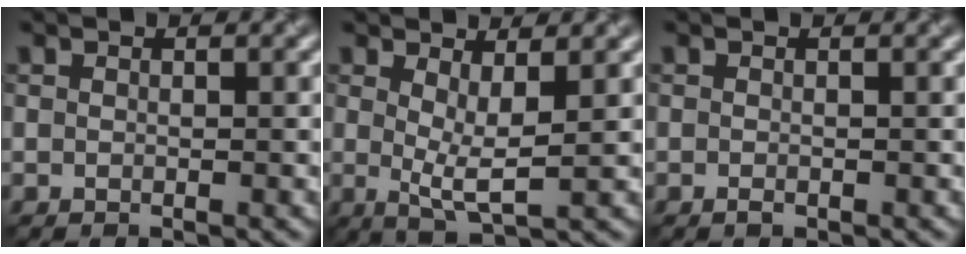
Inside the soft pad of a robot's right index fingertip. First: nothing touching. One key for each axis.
{"total": 3.2, "fx": 0.9, "fy": 0.8, "fz": 2.9, "tx": -0.052, "ty": -0.014, "tz": 0.018}
{"total": 0.6, "fx": -0.4, "fy": 0.2, "fz": 0.5, "tx": -0.009, "ty": -0.002, "tz": -0.005}